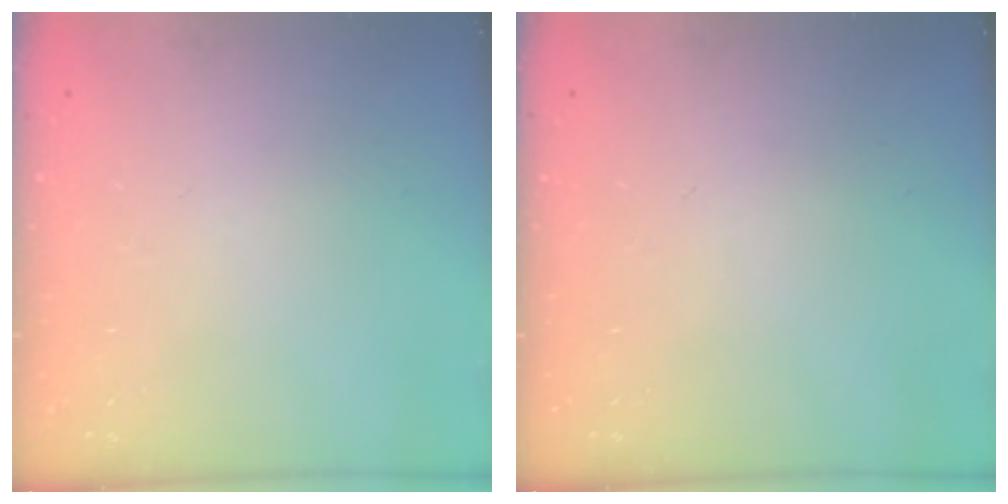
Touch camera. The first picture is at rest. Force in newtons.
{"total": 0.0}